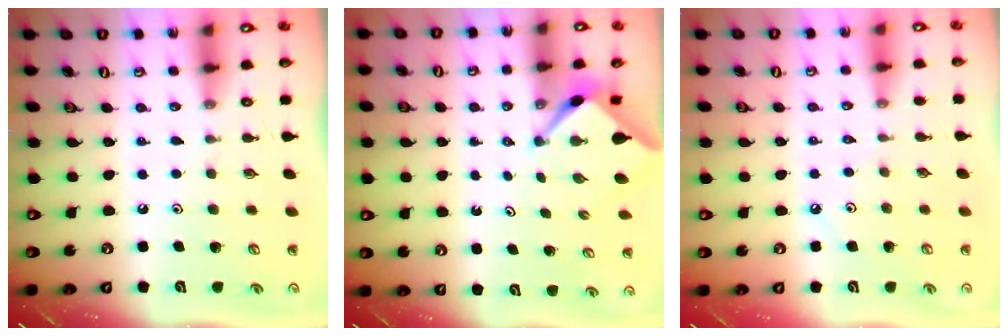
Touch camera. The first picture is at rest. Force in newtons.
{"total": 2.4, "press": 2.4, "slide": 0.3}
{"total": 2.1, "press": 2.1, "slide": 0.4}